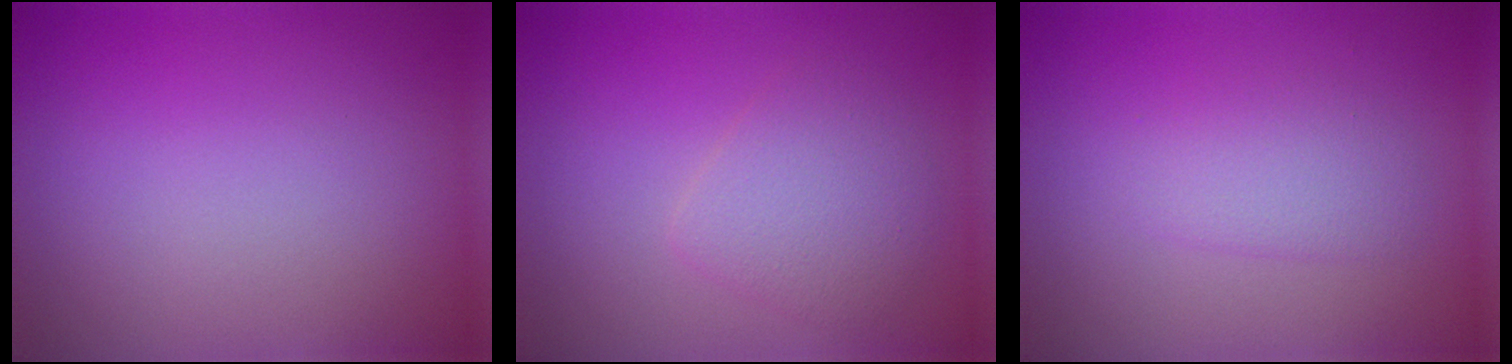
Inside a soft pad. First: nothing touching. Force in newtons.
{"total": 2.9, "press": 2.9, "slide": 0.0}
{"total": 2.1, "press": 2.1, "slide": 0.1}